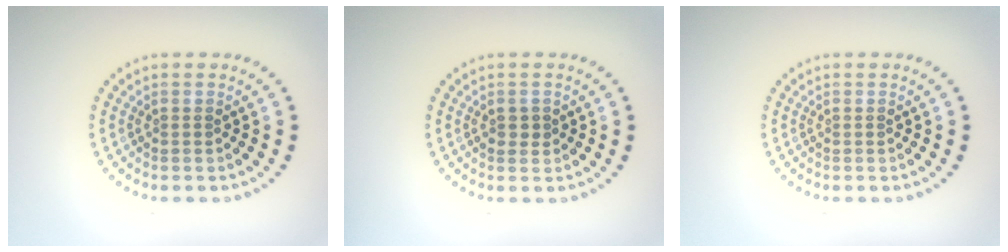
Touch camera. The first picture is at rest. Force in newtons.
{"total": 1.2, "press": 1.2, "slide": 0.1}
{"total": 0.0}